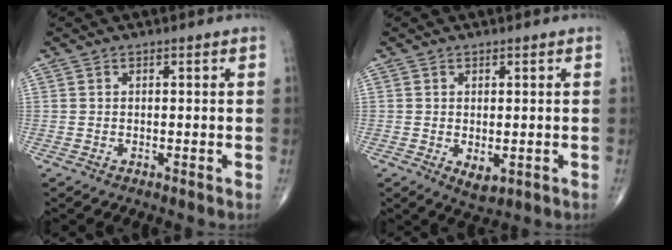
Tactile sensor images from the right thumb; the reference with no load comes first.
{"total": 3.1, "force": [-0.6, 1.7, 2.6], "torque": [-0.035, -0.009, 0.000]}